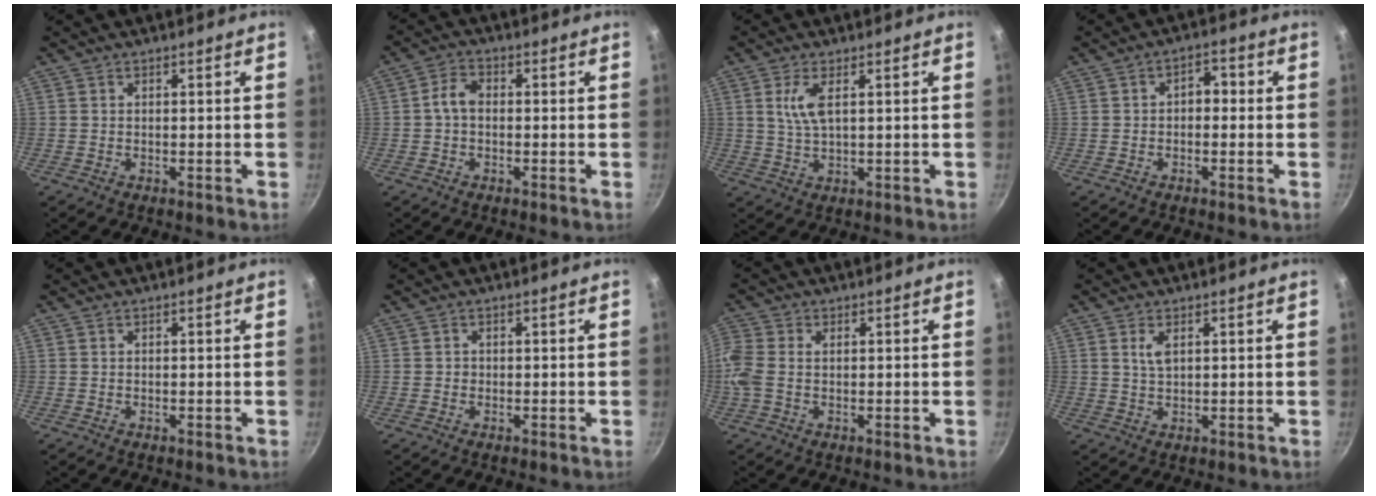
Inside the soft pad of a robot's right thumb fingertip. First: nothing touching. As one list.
[{"total": 3.8, "force": [-0.3, 2.7, 2.7], "torque": [-0.047, 0.018, -0.014]}, {"total": 5.0, "force": [1.5, 1.8, 4.4], "torque": [-0.094, -0.004, 0.033]}, {"total": 3.5, "force": [-0.2, 2.5, 2.5], "torque": [-0.016, 0.013, -0.010]}, {"total": 0.0}, {"total": 0.7, "force": [0.0, 0.7, 0.1], "torque": [0.001, 0.003, -0.002]}, {"total": 5.3, "force": [0.3, 3.4, 4.1], "torque": [-0.099, 0.009, -0.002]}, {"total": 2.8, "force": [1.1, 1.3, 2.2], "torque": [-0.040, -0.006, 0.022]}]